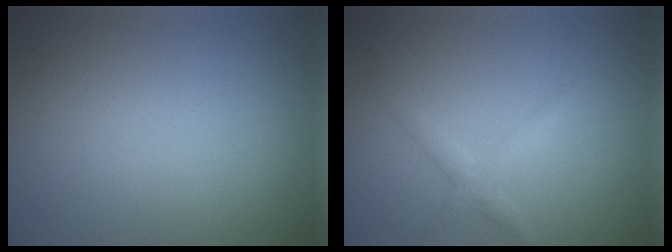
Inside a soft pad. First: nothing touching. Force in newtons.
{"total": 1.8, "press": 1.8, "slide": 0.1}